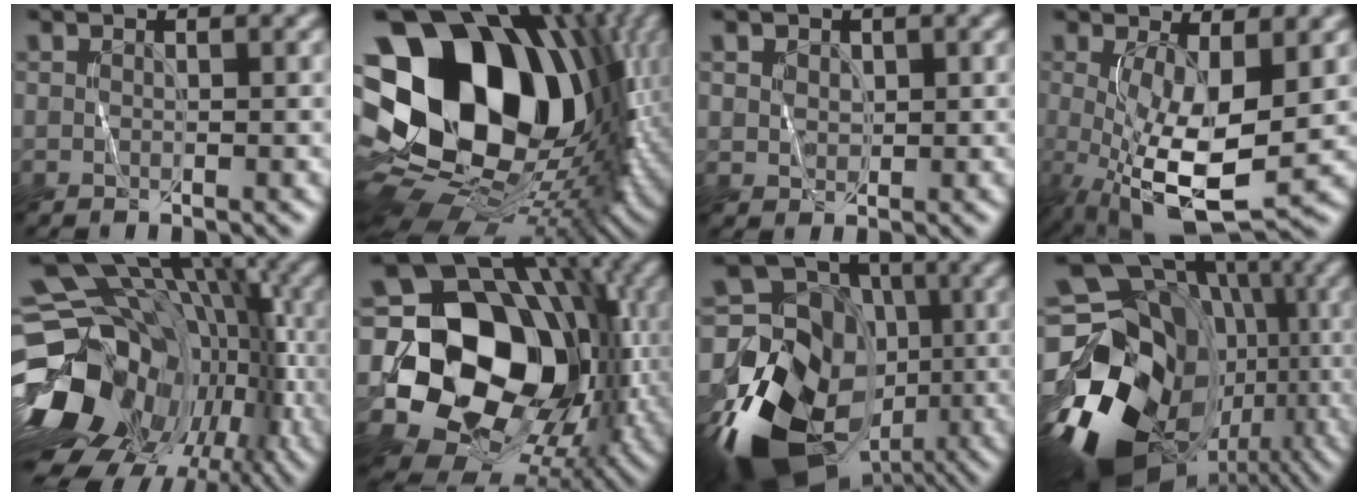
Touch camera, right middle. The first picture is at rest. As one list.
[{"total": 22.2, "force": [2.7, 15.6, 15.5], "torque": [-0.304, -0.032, 0.084]}, {"total": 1.9, "force": [0.9, 1.4, 0.8], "torque": [-0.022, -0.002, 0.027]}, {"total": 8.7, "force": [-1.1, 2.9, 8.2], "torque": [-0.165, -0.018, -0.016]}, {"total": 19.4, "force": [-4.4, 13.8, 12.8], "torque": [-0.215, -0.012, -0.059]}, {"total": 18.8, "force": [-1.2, 14.8, 11.5], "torque": [-0.191, -0.020, -0.009]}, {"total": 19.9, "force": [-8.7, 15.5, 9.0], "torque": [-0.167, -0.031, -0.147]}, {"total": 20.2, "force": [-5.6, 15.7, 11.4], "torque": [-0.210, -0.012, -0.071]}]